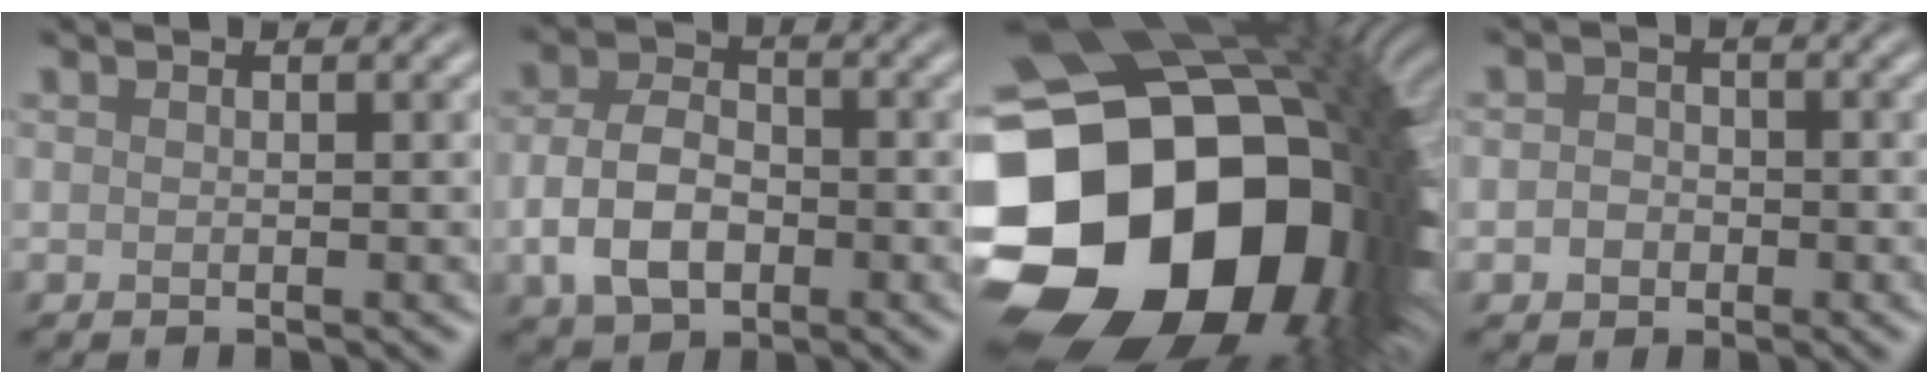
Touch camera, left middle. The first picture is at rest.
{"total": 5.6, "force": [-1.4, 3.8, 3.9], "torque": [-0.080, 0.000, -0.029]}
{"total": 23.3, "force": [-4.4, 17.3, 14.9], "torque": [-0.318, -0.073, -0.045]}
{"total": 1.9, "force": [-0.5, 1.7, 0.7], "torque": [0.003, -0.001, -0.019]}